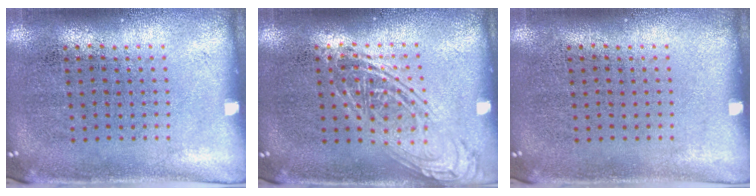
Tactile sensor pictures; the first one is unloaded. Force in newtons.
{"total": 1.8, "press": 1.8, "slide": 0.1}
{"total": 0.0}